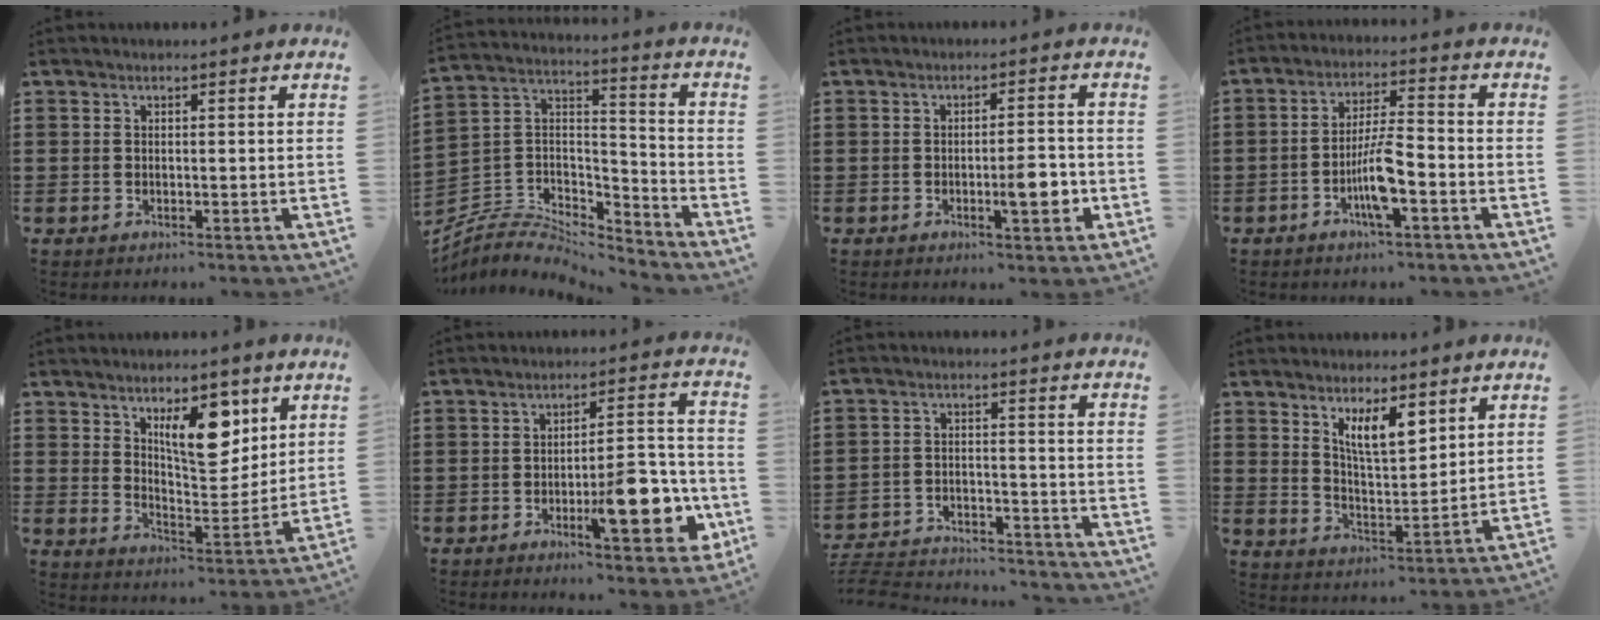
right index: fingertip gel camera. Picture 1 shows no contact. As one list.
[{"total": 5.8, "force": [-5.3, 1.9, 1.3], "torque": [-0.044, -0.003, -0.111]}, {"total": 5.5, "force": [-1.5, 1.3, 5.1], "torque": [-0.065, -0.002, -0.028]}, {"total": 7.0, "force": [-2.9, 1.3, 6.2], "torque": [-0.128, -0.007, -0.059]}, {"total": 10.3, "force": [5.6, 4.6, 7.3], "torque": [-0.109, -0.017, 0.092]}, {"total": 11.2, "force": [-4.2, 3.6, 9.8], "torque": [-0.132, 0.003, -0.067]}, {"total": 5.1, "force": [-4.9, 0.5, 1.0], "torque": [-0.032, -0.002, -0.104]}, {"total": 7.2, "force": [4.3, 2.5, 5.2], "torque": [-0.097, -0.009, 0.073]}]